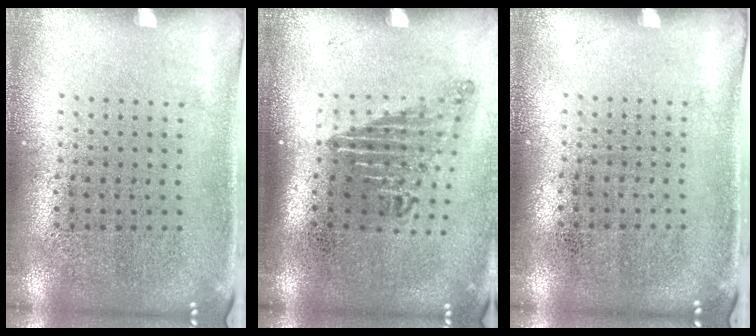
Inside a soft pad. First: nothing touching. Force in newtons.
{"total": 1.7, "press": 1.2, "slide": 1.3}
{"total": 0.0}